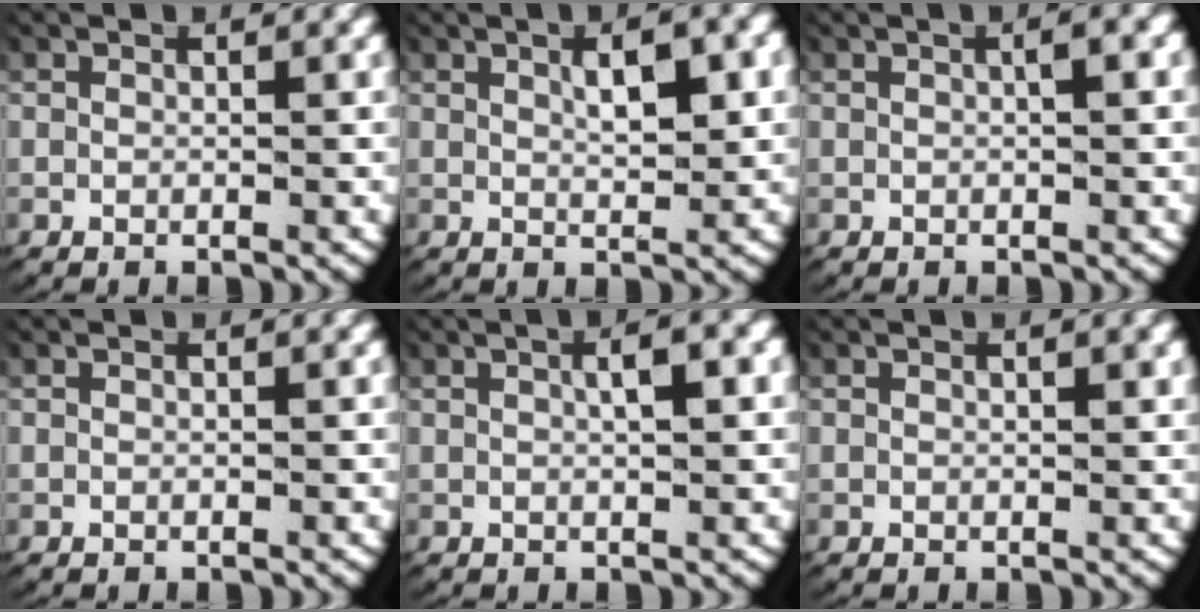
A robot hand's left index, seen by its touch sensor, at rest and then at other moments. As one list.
[{"total": 3.3, "force": [0.9, 1.1, 2.9], "torque": [-0.040, 0.000, 0.018]}, {"total": 1.4, "force": [0.4, 0.3, 1.4], "torque": [-0.018, 0.008, 0.006]}, {"total": 0.0}, {"total": 2.5, "force": [0.7, 0.7, 2.3], "torque": [-0.029, 0.009, 0.010]}, {"total": 0.6, "force": [0.4, -0.1, 0.4], "torque": [-0.007, -0.003, 0.007]}]